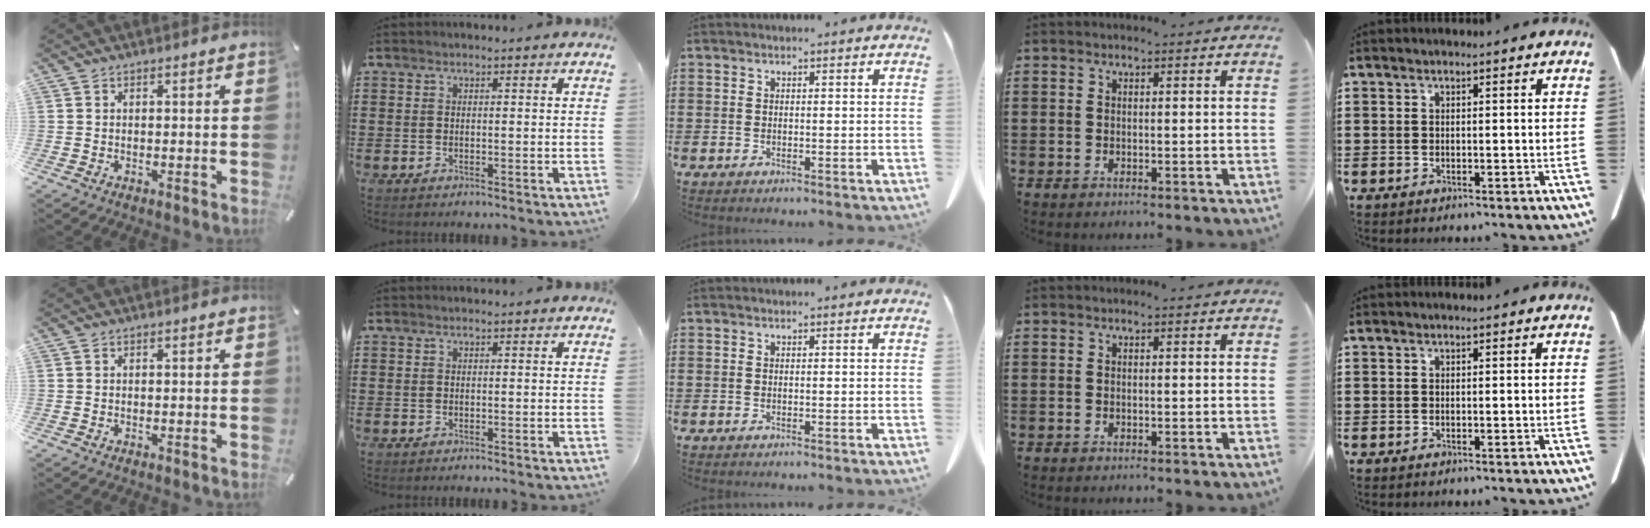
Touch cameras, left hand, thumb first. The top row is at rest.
{}